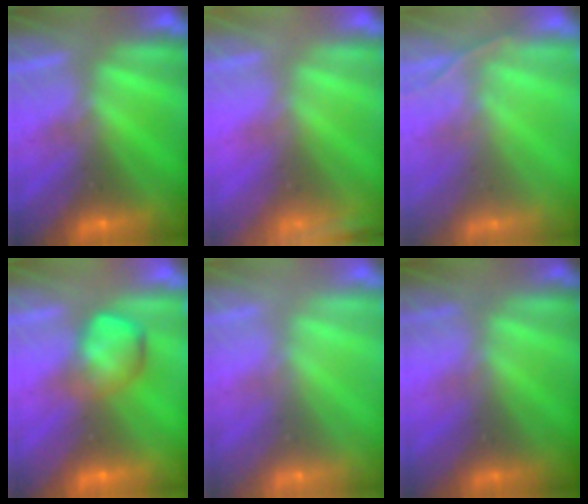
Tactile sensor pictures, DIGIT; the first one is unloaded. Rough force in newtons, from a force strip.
{"total": 2.7}
{"total": 1.6}
{"total": 3.3}
{"total": 2.8}
{"total": 2.4}